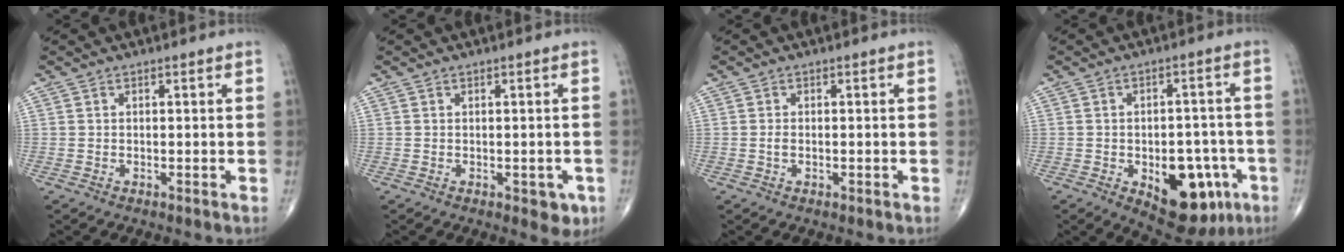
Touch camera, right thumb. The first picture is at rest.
{"total": 3.1, "force": [-1.0, 1.9, 2.2], "torque": [-0.006, 0.000, -0.008]}
{"total": 1.1, "force": [-0.2, 0.7, 0.9], "torque": [-0.019, -0.001, -0.004]}
{"total": 16.3, "force": [-5.9, 8.8, 12.4], "torque": [-0.126, 0.027, -0.065]}